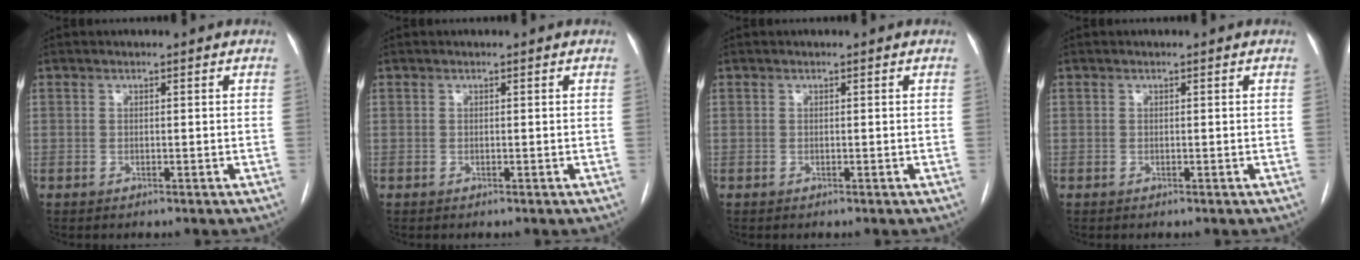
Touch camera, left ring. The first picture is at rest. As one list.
[{"total": 0.0}, {"total": 0.0}, {"total": 0.0}]